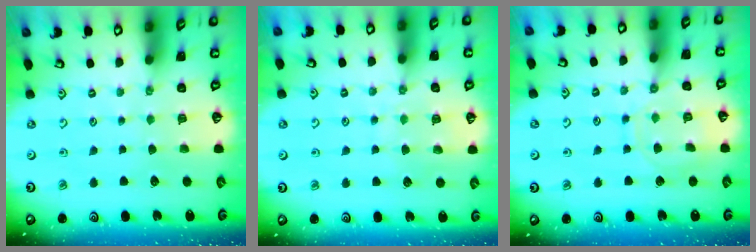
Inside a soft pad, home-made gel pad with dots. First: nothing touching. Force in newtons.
{"total": 6.5, "press": 6.5, "slide": 0.7}
{"total": 10.5, "press": 10.5, "slide": 0.7}